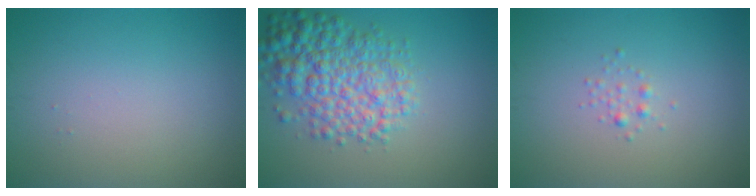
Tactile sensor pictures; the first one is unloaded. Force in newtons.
{"total": 6.4, "press": 6.4, "slide": 0.1}
{"total": 0.8, "press": 0.8, "slide": 0.0}